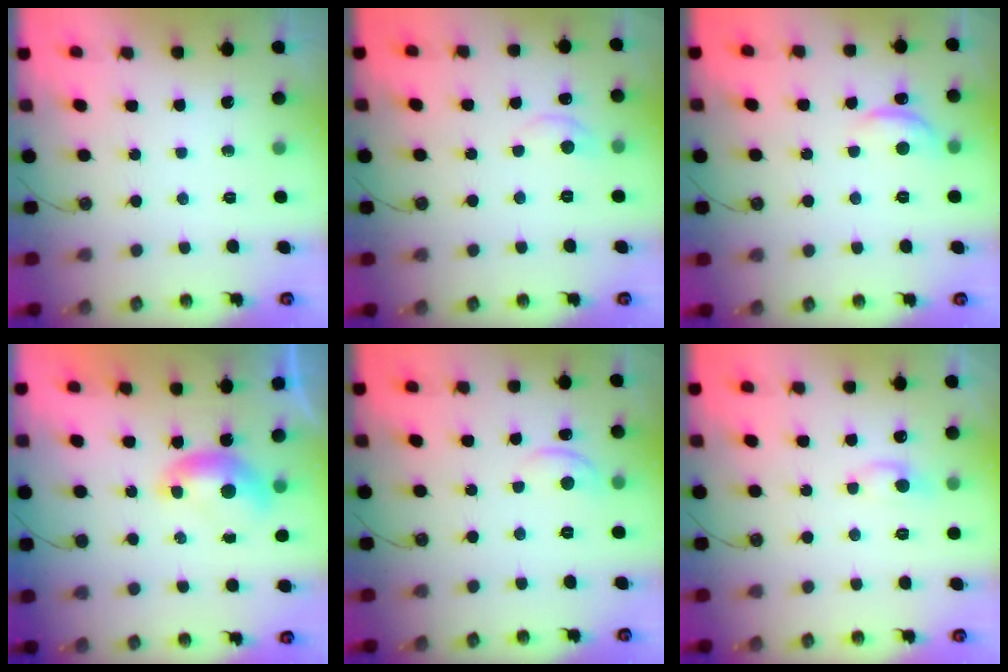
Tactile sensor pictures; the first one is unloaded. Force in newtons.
{"total": 0.0}
{"total": 3.3, "press": 3.2, "slide": 0.7}
{"total": 0.0}
{"total": 1.5, "press": 1.3, "slide": 0.7}
{"total": 1.0, "press": 0.9, "slide": 0.5}